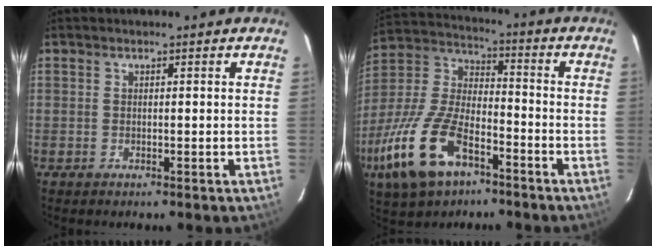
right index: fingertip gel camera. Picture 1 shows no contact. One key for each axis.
{"total": 19.9, "fx": -10.4, "fy": 9.5, "fz": 14.0, "tx": -0.316, "ty": -0.017, "tz": -0.195}